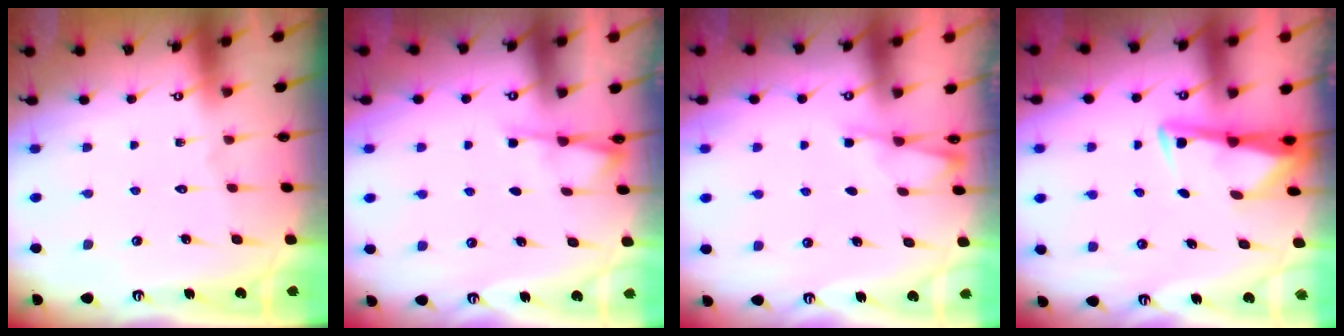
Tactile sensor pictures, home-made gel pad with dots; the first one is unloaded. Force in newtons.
{"total": 2.4, "press": 2.4, "slide": 0.5}
{"total": 2.4, "press": 2.3, "slide": 0.5}
{"total": 3.0, "press": 2.9, "slide": 0.4}